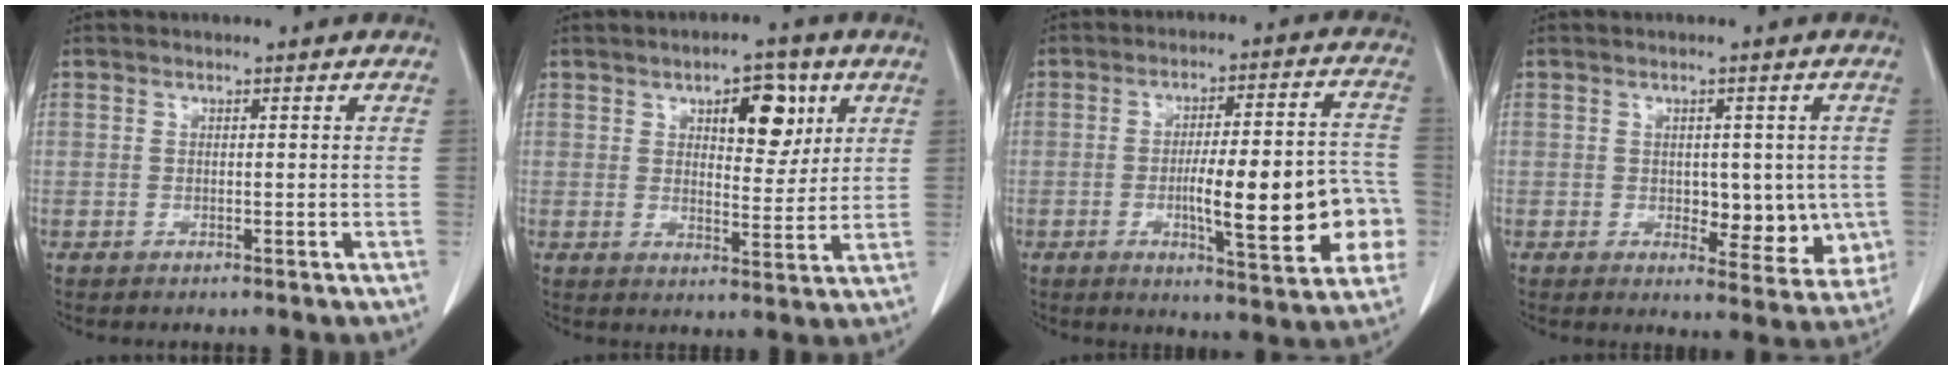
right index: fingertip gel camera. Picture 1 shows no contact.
{"total": 7.9, "force": [3.5, 3.4, 6.3], "torque": [-0.084, 0.005, 0.053]}
{"total": 17.1, "force": [-3.6, 3.5, 16.3], "torque": [-0.199, 0.023, -0.040]}
{"total": 8.6, "force": [-0.7, 4.8, 7.1], "torque": [-0.066, 0.000, 0.000]}